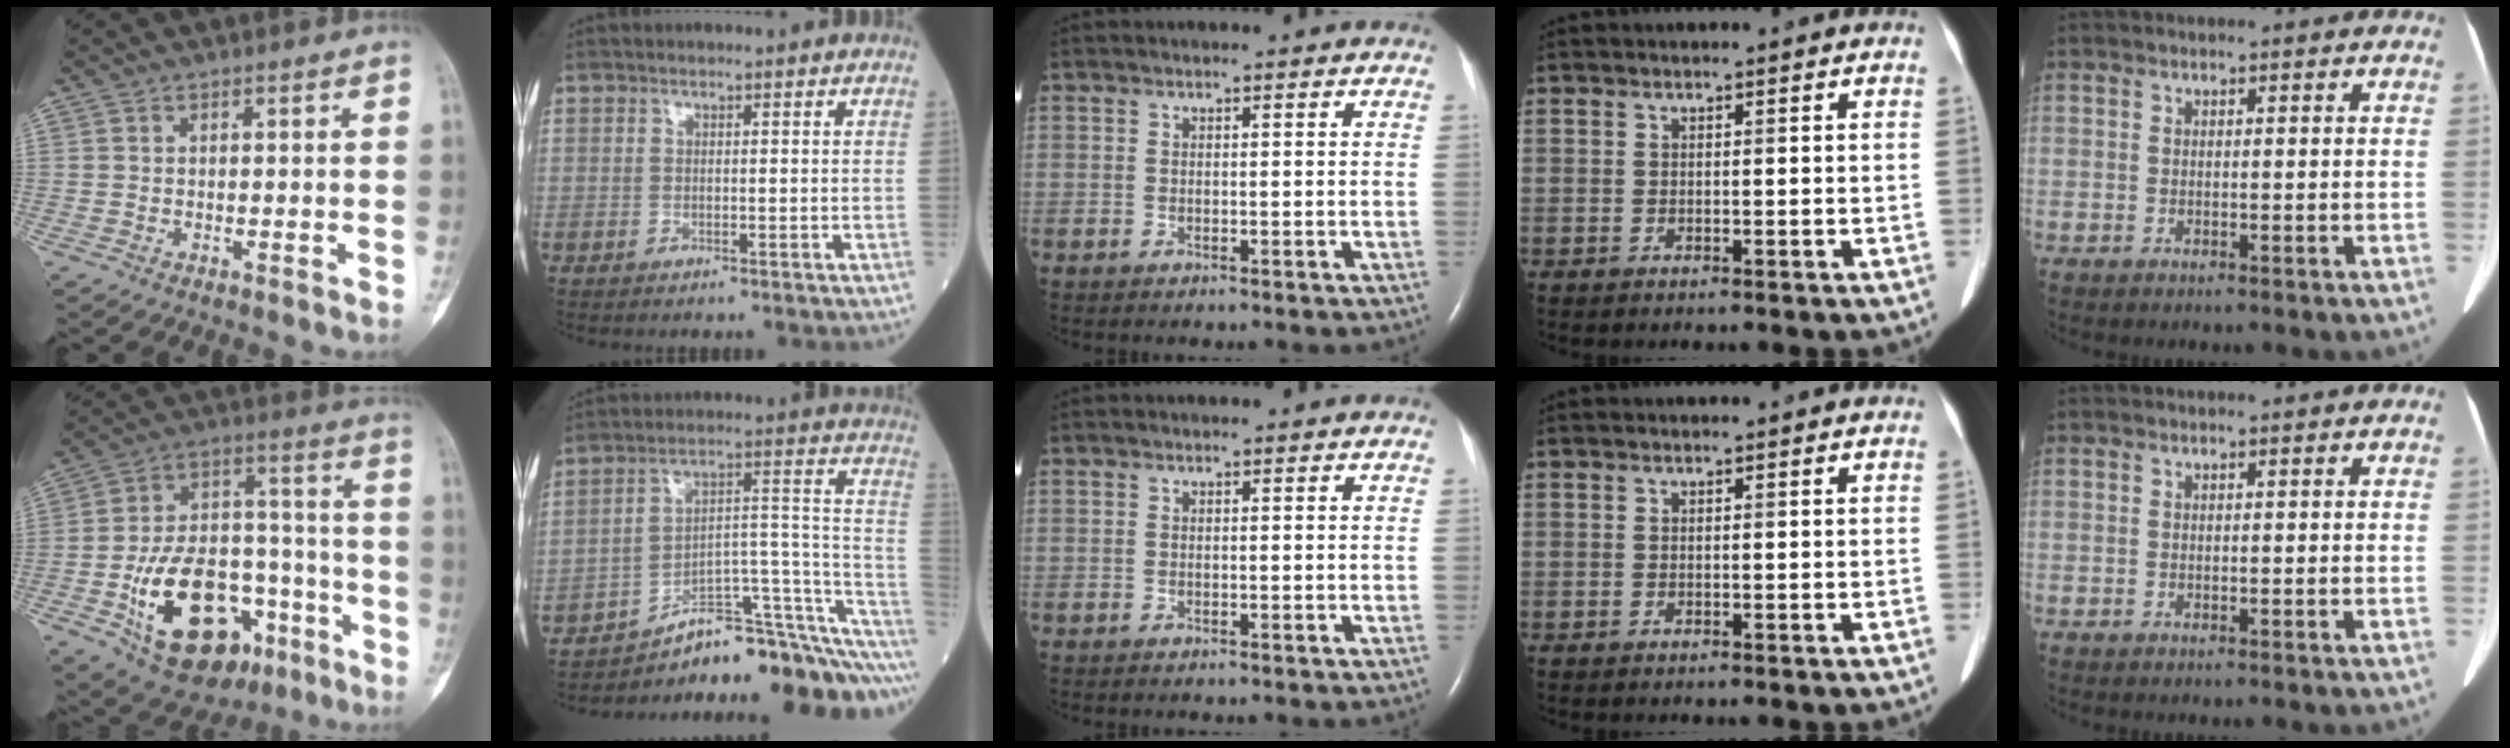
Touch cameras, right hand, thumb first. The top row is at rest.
{"thumb": {"total": 24.1, "force": [-10.2, 14.4, 16.5], "torque": [-0.258, 0.065, -0.149]}, "index": {"total": 20.2, "force": [-17.8, 3.6, 9.0], "torque": [-0.044, 0.067, -0.251]}}